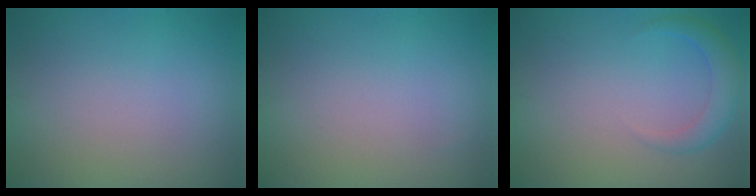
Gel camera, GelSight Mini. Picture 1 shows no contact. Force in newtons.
{"total": 0.0}
{"total": 2.3, "press": 2.3, "slide": 0.2}